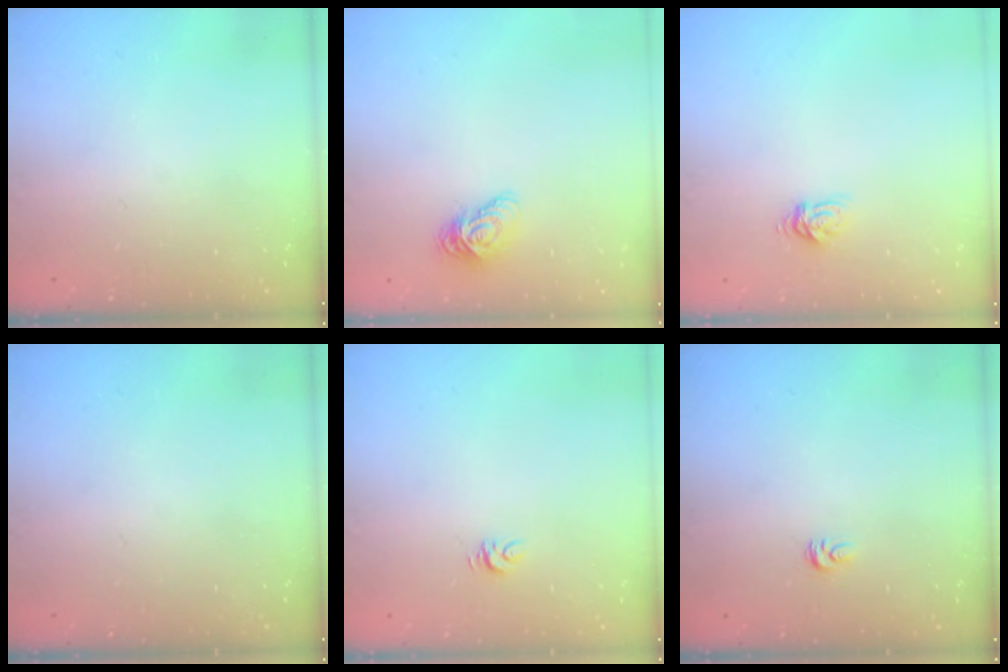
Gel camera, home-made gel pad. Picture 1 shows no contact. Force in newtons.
{"total": 8.2, "press": 8.2, "slide": 0.4}
{"total": 5.2, "press": 5.2, "slide": 0.7}
{"total": 0.0}
{"total": 3.5, "press": 3.5, "slide": 0.3}
{"total": 2.7, "press": 2.7, "slide": 0.2}